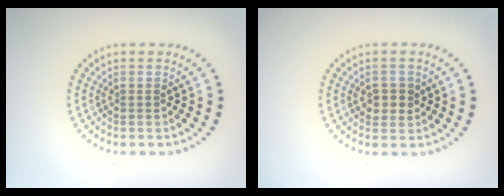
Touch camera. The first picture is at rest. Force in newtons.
{"total": 2.0, "press": 1.9, "slide": 0.5}